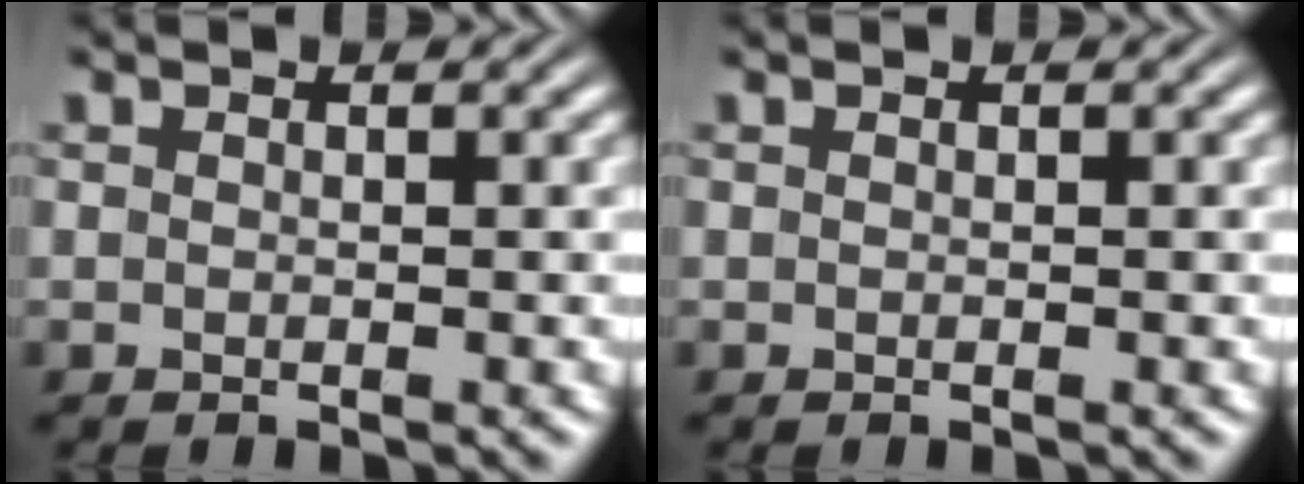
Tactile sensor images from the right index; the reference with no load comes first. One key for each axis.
{"total": 0.0}